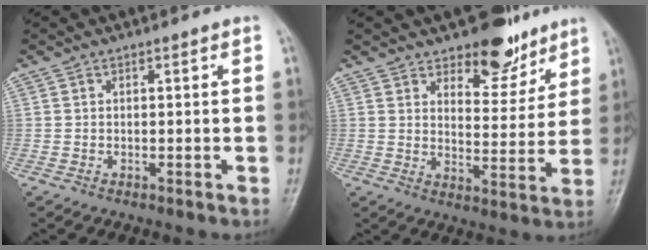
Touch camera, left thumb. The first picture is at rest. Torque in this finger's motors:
{"motor_torque": [0.06, 0.13, -0.45, -0.27, 0.06]}